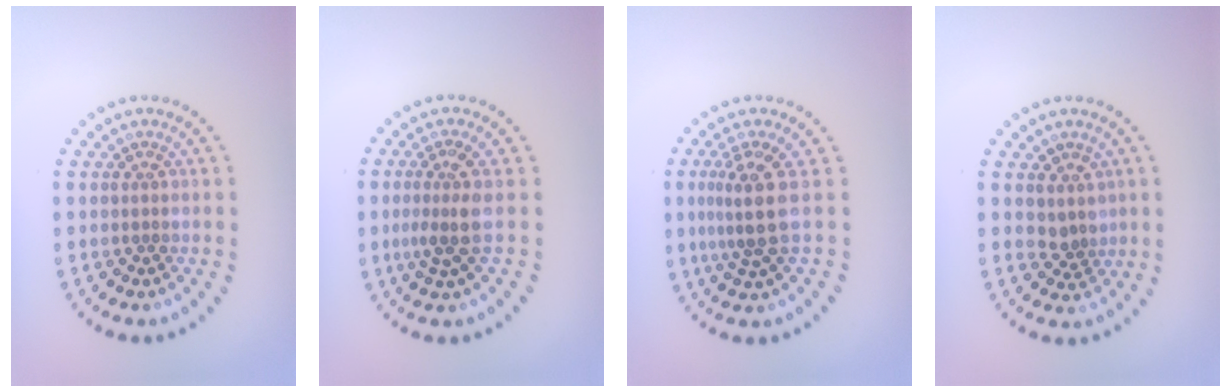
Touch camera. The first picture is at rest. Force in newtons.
{"total": 2.7, "press": 2.0, "slide": 1.9}
{"total": 3.4, "press": 2.5, "slide": 2.3}
{"total": 1.9, "press": 1.5, "slide": 1.2}